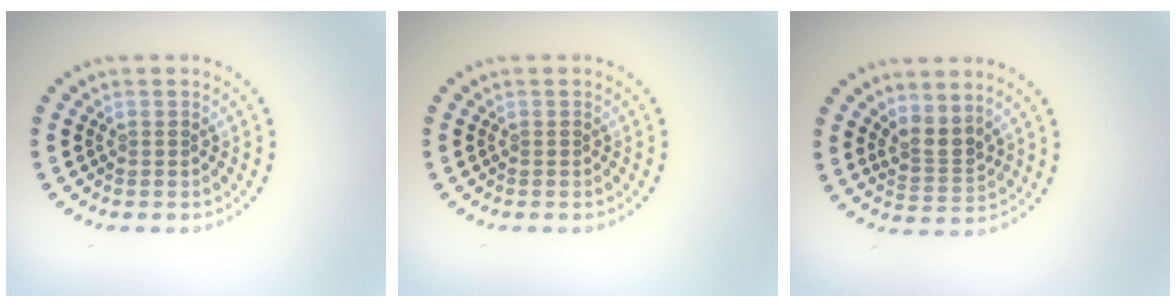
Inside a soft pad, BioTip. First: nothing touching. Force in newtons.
{"total": 0.0}
{"total": 2.6, "press": 2.0, "slide": 1.6}